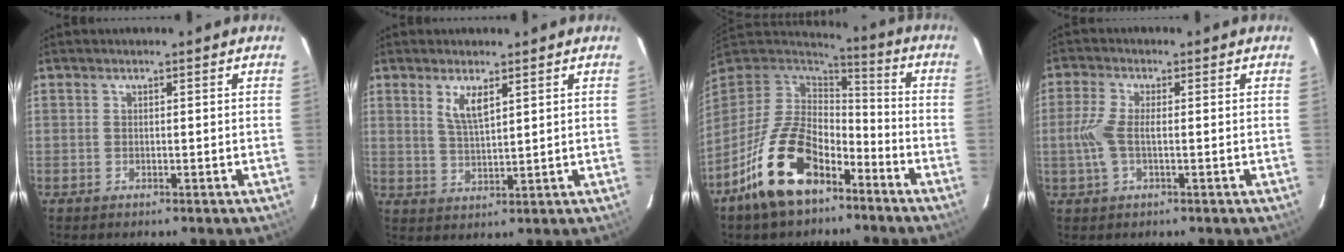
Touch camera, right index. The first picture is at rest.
{"total": 4.4, "force": [2.3, 1.1, 3.6], "torque": [-0.069, -0.005, 0.047]}
{"total": 17.5, "force": [-10.3, 9.1, 10.9], "torque": [-0.219, 0.001, -0.179]}
{"total": 5.5, "force": [-0.7, 1.8, 5.1], "torque": [-0.115, 0.002, -0.013]}